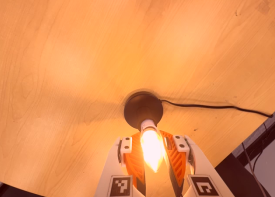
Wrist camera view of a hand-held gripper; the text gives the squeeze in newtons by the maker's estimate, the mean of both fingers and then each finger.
{"total": 14.4, "left": 12.7, "right": 16.1}